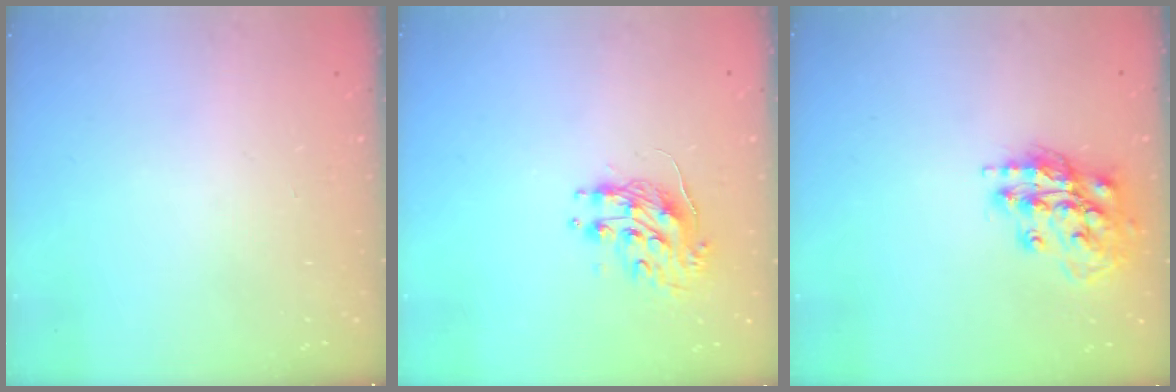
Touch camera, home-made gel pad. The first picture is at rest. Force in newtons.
{"total": 9.4, "press": 9.4, "slide": 0.6}
{"total": 15.3, "press": 15.2, "slide": 1.8}